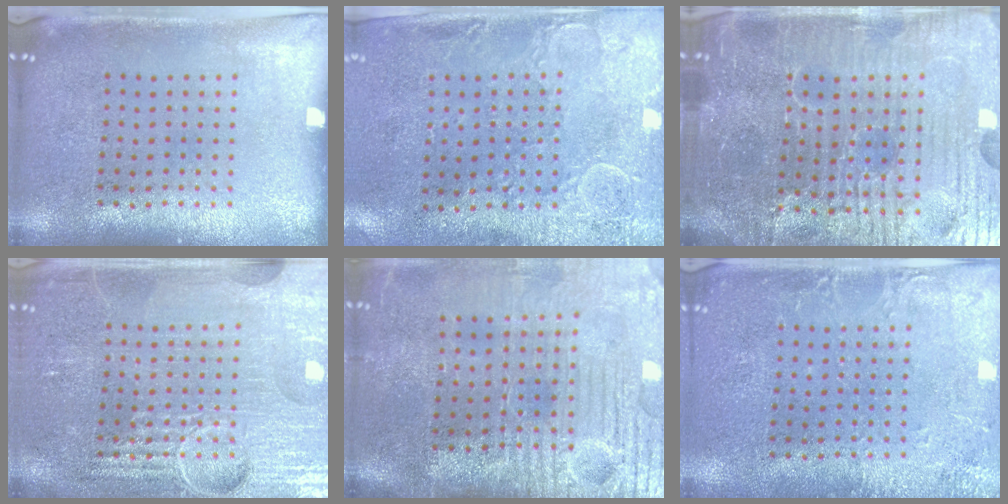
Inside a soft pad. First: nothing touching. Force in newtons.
{"total": 3.1, "press": 2.3, "slide": 2.0}
{"total": 6.5, "press": 6.0, "slide": 2.6}
{"total": 7.2, "press": 7.1, "slide": 0.9}
{"total": 4.6, "press": 4.1, "slide": 2.1}
{"total": 2.5, "press": 2.5, "slide": 0.3}